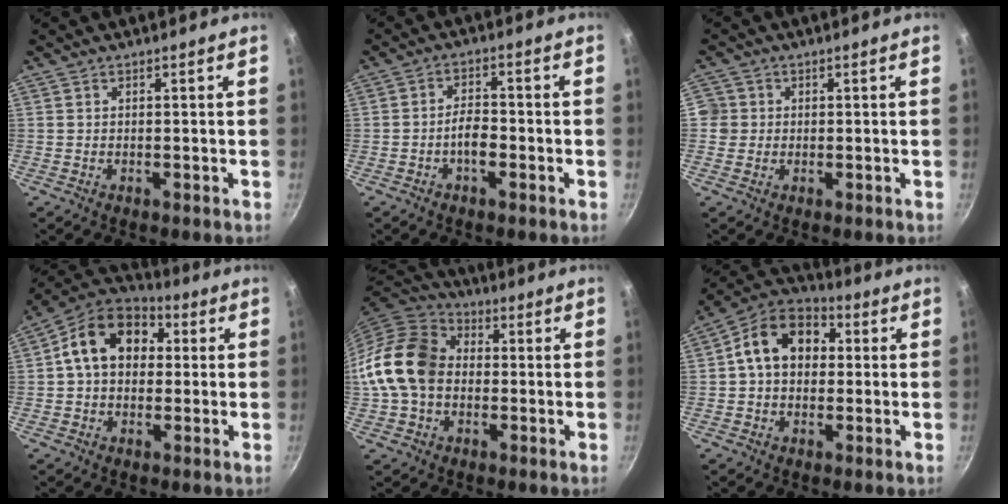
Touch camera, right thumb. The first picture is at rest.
{"total": 4.3, "force": [-1.7, 2.1, 3.3], "torque": [-0.049, 0.024, -0.033]}
{"total": 3.2, "force": [-0.1, 3.2, 0.5], "torque": [0.013, 0.008, -0.006]}
{"total": 14.6, "force": [2.4, 10.8, 9.4], "torque": [-0.123, 0.032, 0.020]}
{"total": 16.5, "force": [-0.3, 12.8, 10.5], "torque": [-0.179, 0.031, -0.017]}
{"total": 13.2, "force": [1.8, 9.8, 8.6], "torque": [-0.108, 0.031, 0.009]}